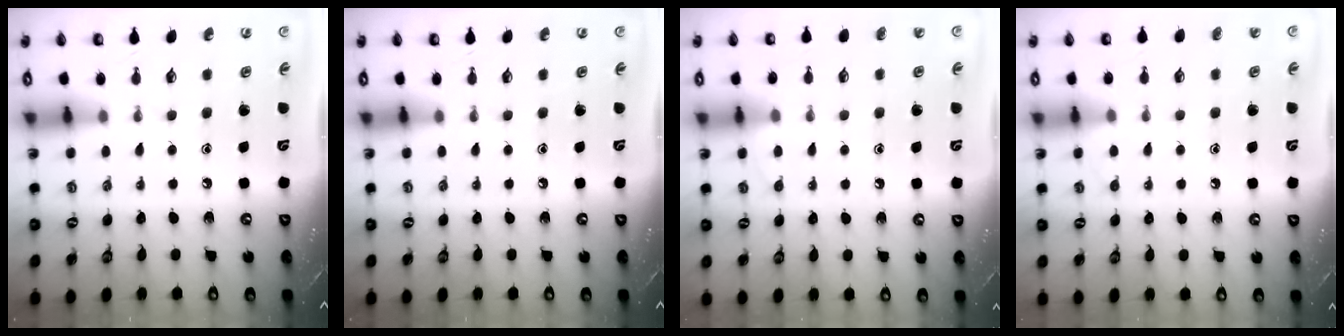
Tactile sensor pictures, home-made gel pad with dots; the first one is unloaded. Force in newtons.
{"total": 0.0}
{"total": 3.9, "press": 3.9, "slide": 0.3}
{"total": 4.0, "press": 4.0, "slide": 0.4}